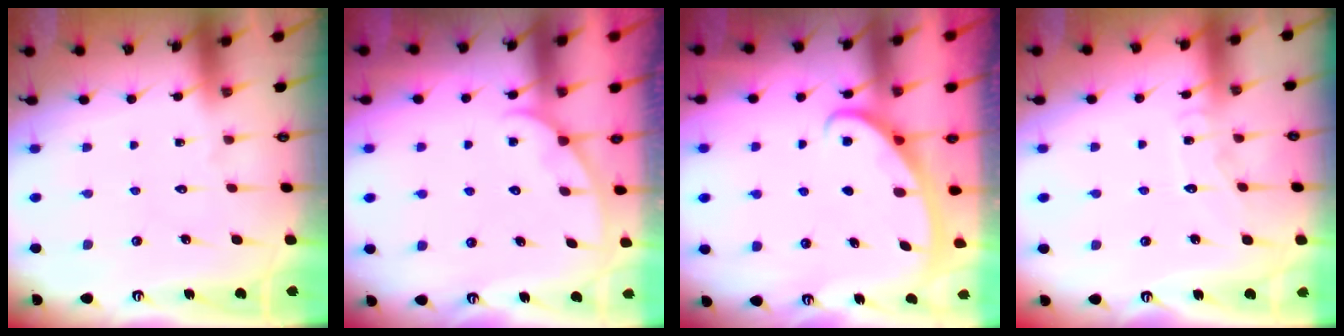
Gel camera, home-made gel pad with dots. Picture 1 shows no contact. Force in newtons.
{"total": 2.4, "press": 2.4, "slide": 0.3}
{"total": 2.8, "press": 2.8, "slide": 0.4}
{"total": 5.8, "press": 5.8, "slide": 0.6}